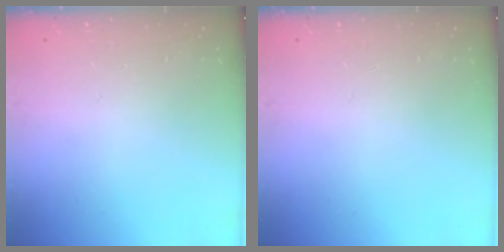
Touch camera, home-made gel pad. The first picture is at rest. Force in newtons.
{"total": 0.0}